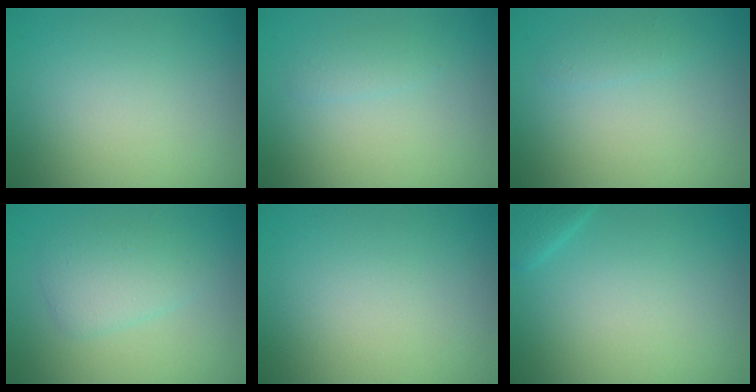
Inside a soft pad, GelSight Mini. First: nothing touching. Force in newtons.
{"total": 1.0, "press": 1.0, "slide": 0.0}
{"total": 0.9, "press": 0.9, "slide": 0.0}
{"total": 2.6, "press": 2.6, "slide": 0.1}
{"total": 0.0}
{"total": 1.4, "press": 1.4, "slide": 0.1}